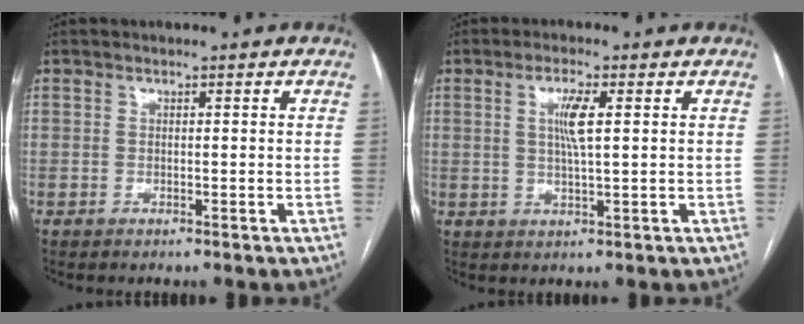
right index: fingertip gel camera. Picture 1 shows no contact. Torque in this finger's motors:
{"motor_torque": [0.53, 0.16, 0.11, 0.08]}